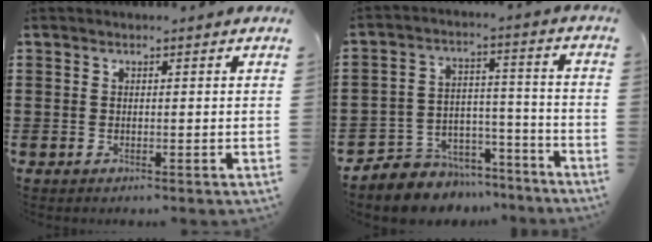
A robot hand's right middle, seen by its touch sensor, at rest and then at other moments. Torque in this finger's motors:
{"motor_torque": [2.14, 0.00, 0.32, 0.05]}